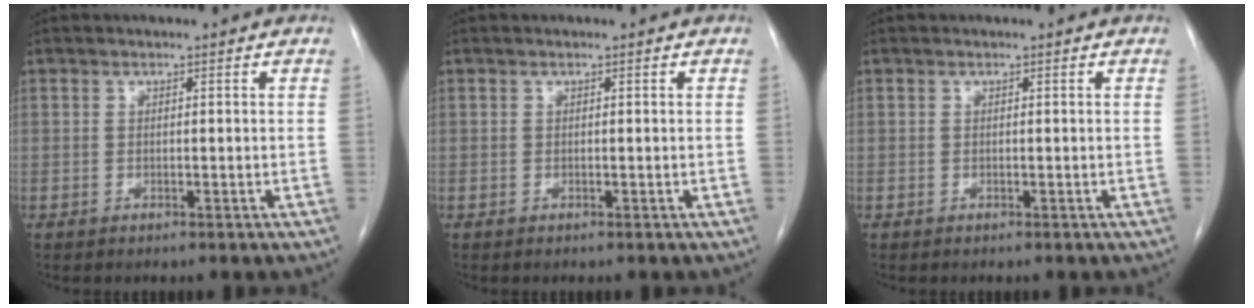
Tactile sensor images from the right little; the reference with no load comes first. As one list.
[{"total": 0.0}, {"total": 0.0}]